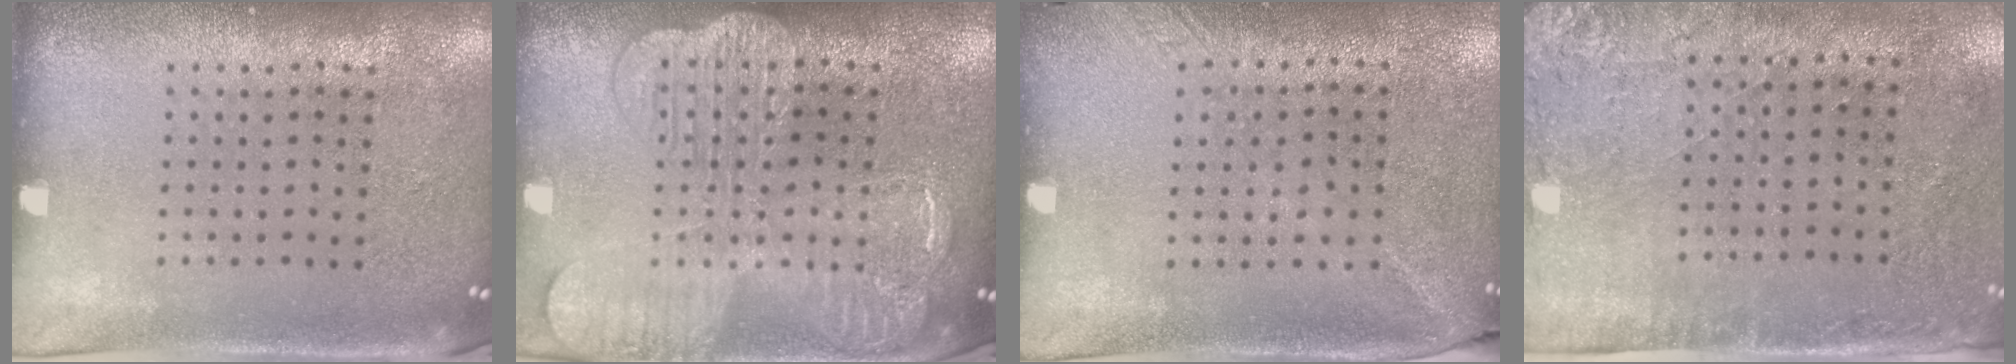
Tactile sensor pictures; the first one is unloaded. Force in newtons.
{"total": 3.9, "press": 3.8, "slide": 0.6}
{"total": 1.2, "press": 0.9, "slide": 0.9}
{"total": 2.8, "press": 2.3, "slide": 1.6}